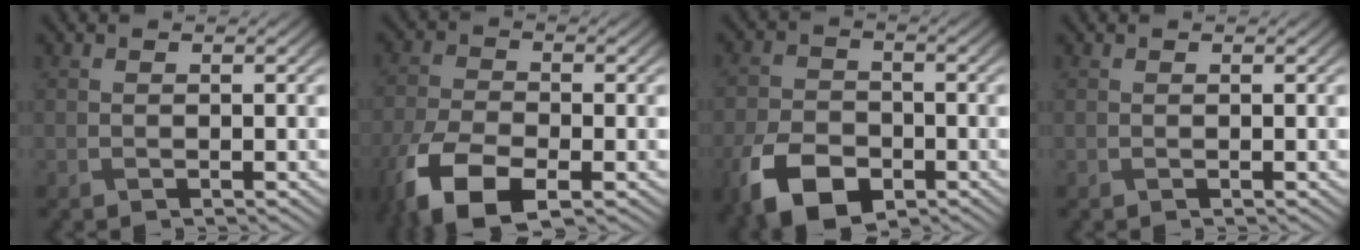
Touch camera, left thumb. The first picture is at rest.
{"total": 9.5, "force": [-5.4, 4.3, 6.5], "torque": [-0.154, -0.025, -0.107]}
{"total": 9.2, "force": [-4.7, 5.7, 5.5], "torque": [-0.131, -0.020, -0.085]}
{"total": 0.0}